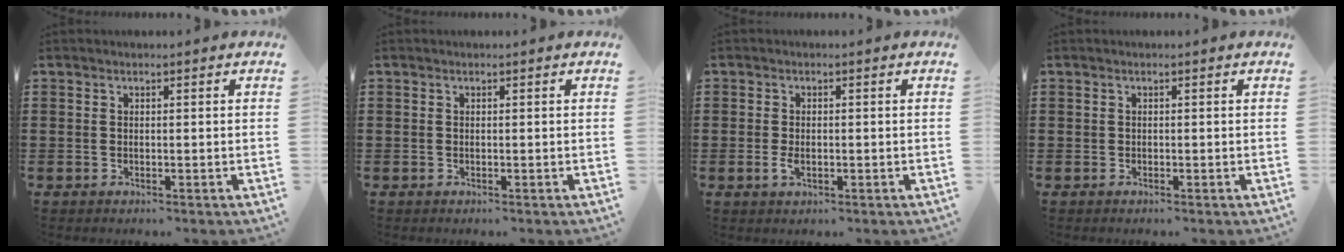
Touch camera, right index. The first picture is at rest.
{"total": 0.0}
{"total": 1.9, "force": [-0.4, 0.9, 1.6], "torque": [-0.039, -0.004, -0.009]}
{"total": 0.0}